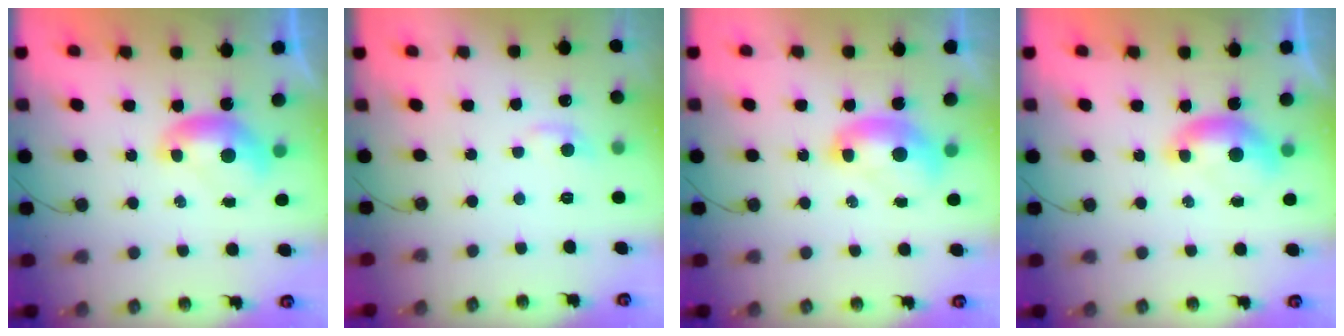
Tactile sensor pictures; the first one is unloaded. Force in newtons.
{"total": 1.0, "press": 0.9, "slide": 0.5}
{"total": 2.0, "press": 2.0, "slide": 0.0}
{"total": 0.7, "press": 0.4, "slide": 0.5}